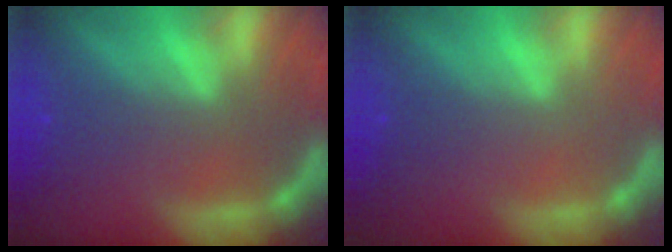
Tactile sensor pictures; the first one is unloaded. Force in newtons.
{"total": 0.0}